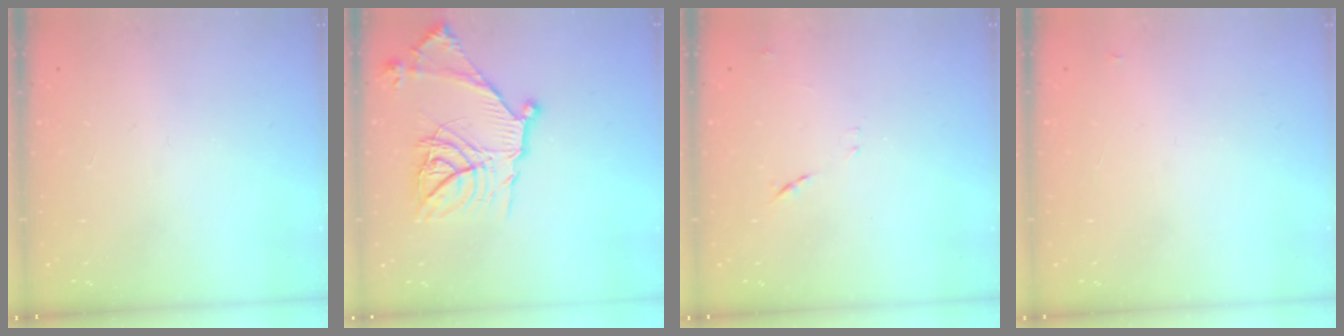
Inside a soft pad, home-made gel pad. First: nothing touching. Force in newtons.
{"total": 17.4, "press": 17.4, "slide": 0.5}
{"total": 7.2, "press": 7.2, "slide": 0.6}
{"total": 2.8, "press": 2.8, "slide": 0.4}